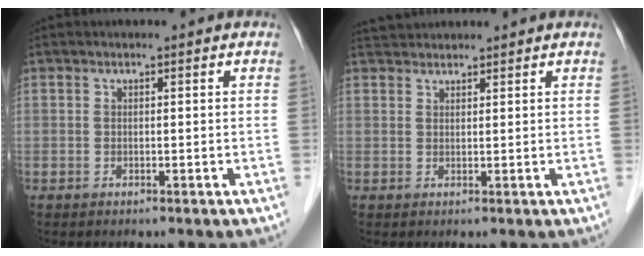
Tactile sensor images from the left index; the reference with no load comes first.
{"total": 3.0, "force": [2.9, 0.5, 0.3], "torque": [-0.009, 0.028, 0.055]}